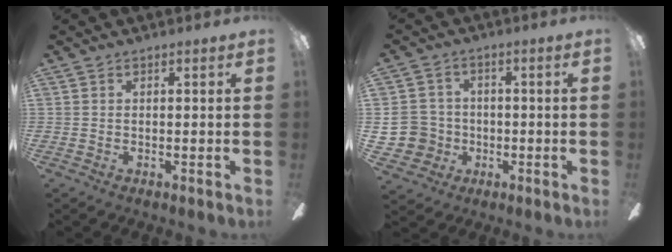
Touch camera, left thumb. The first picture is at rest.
{"total": 9.2, "force": [-1.1, 8.8, 2.5], "torque": [-0.075, 0.017, -0.016]}